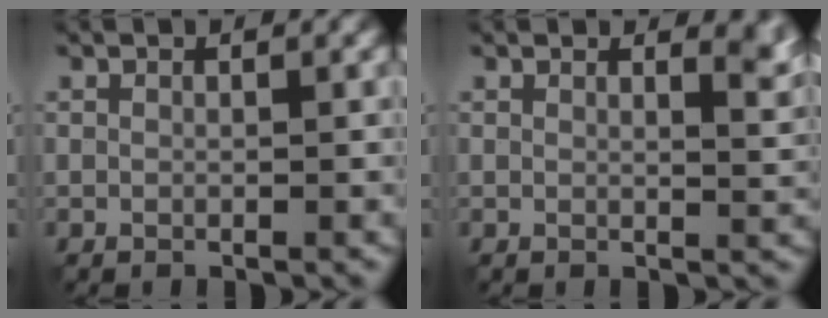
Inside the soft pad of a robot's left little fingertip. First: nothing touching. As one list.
[{"total": 2.7, "force": [2.0, 0.9, 1.5], "torque": [-0.007, 0.000, 0.026]}]